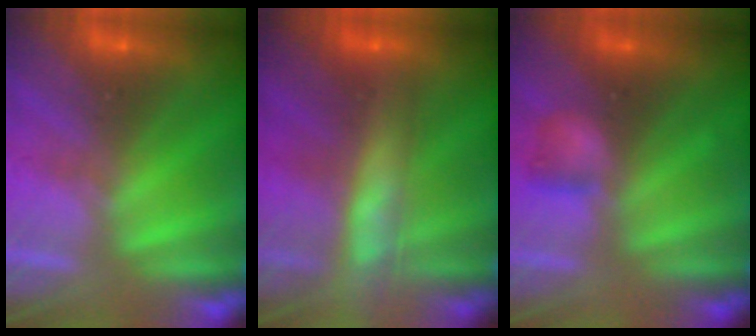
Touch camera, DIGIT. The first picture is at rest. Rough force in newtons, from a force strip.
{"total": 5.8}
{"total": 2.1}